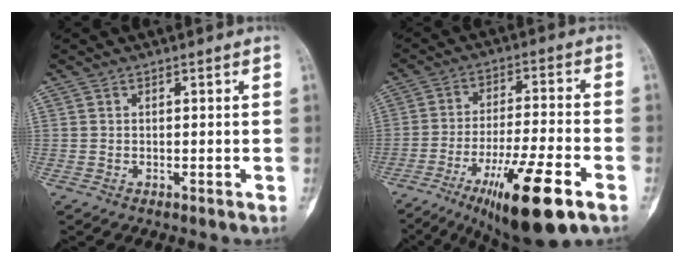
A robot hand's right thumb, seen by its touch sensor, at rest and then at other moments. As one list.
[{"total": 17.5, "force": [-9.2, 3.5, 14.5], "torque": [-0.253, 0.024, -0.147]}]